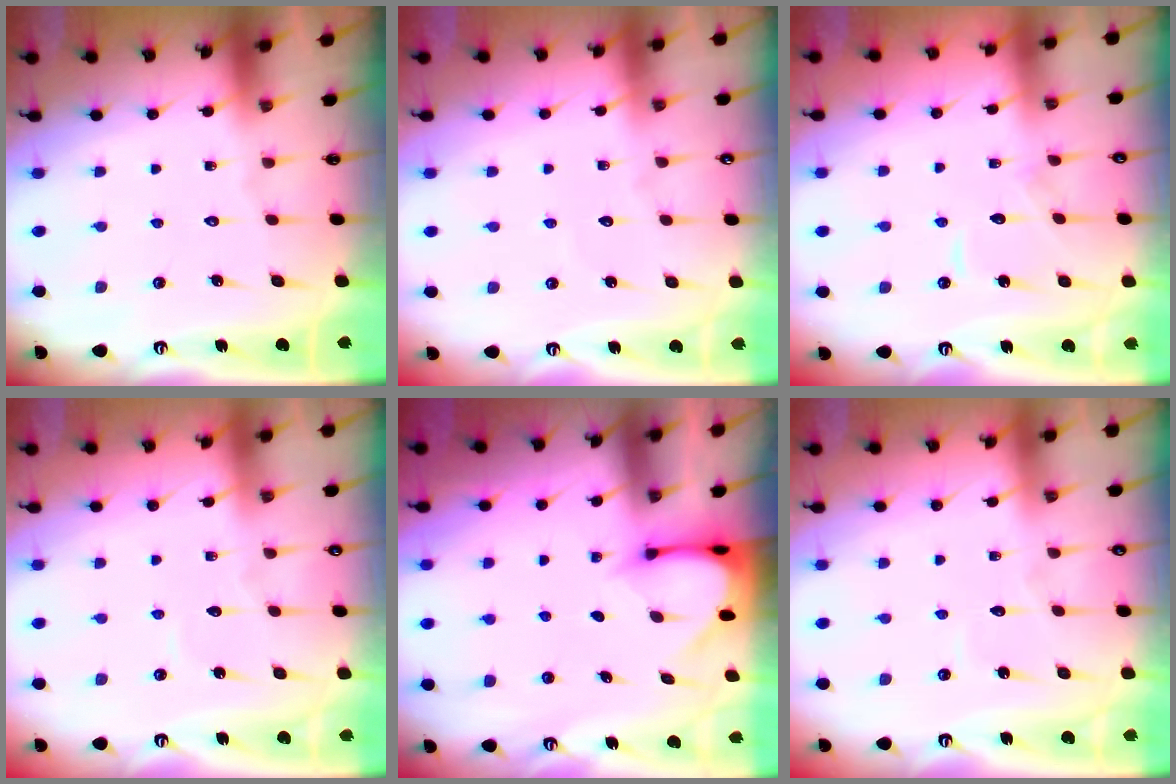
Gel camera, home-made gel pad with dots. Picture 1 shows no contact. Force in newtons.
{"total": 3.0, "press": 3.0, "slide": 0.1}
{"total": 7.4, "press": 7.4, "slide": 0.6}
{"total": 2.4, "press": 2.4, "slide": 0.3}
{"total": 3.0, "press": 3.0, "slide": 0.3}
{"total": 2.5, "press": 2.5, "slide": 0.3}